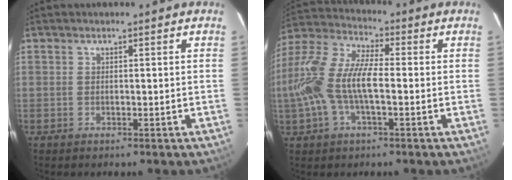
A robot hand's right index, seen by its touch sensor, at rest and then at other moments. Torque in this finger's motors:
{"motor_torque": [0.54, -0.15, 0.56, 0.21]}